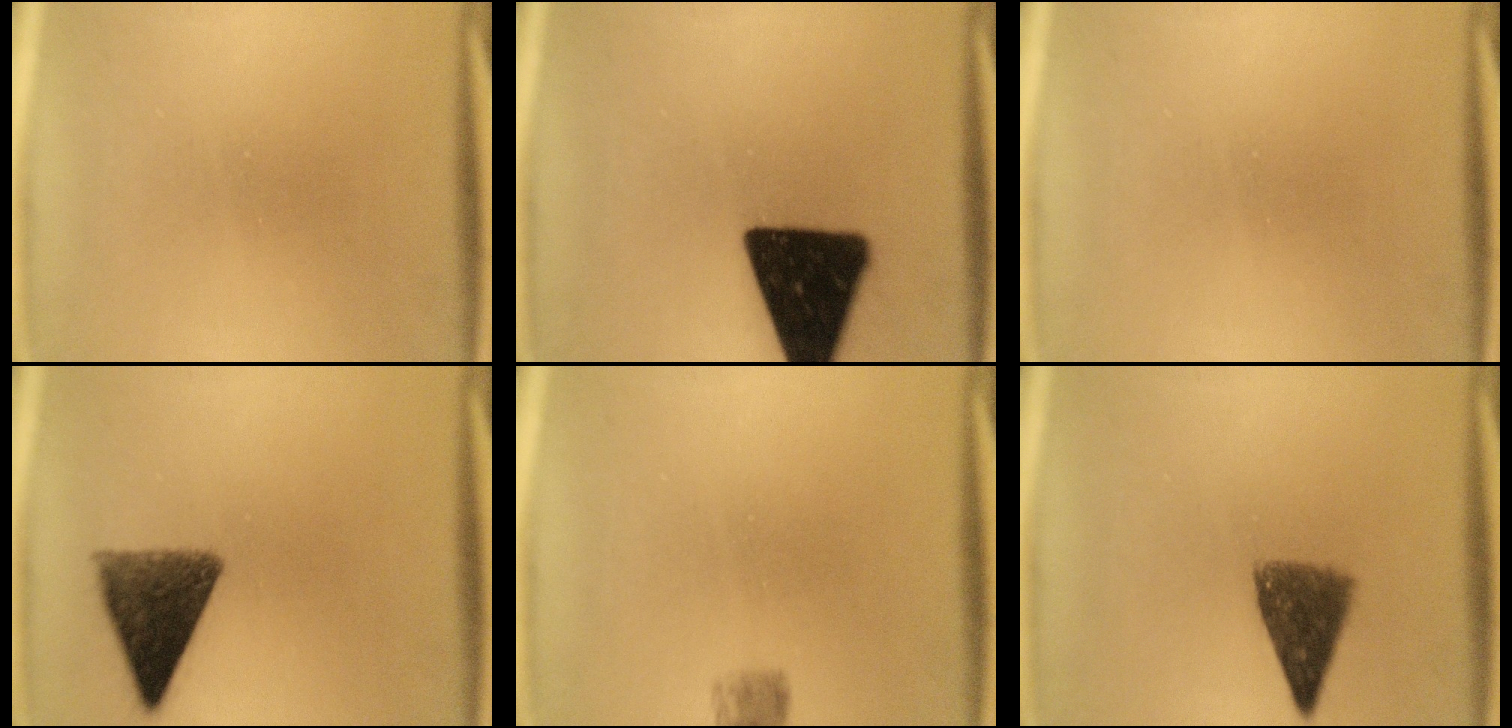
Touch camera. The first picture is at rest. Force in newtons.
{"total": 19.3}
{"total": 0.0}
{"total": 10.4}
{"total": 2.6}
{"total": 7.3}